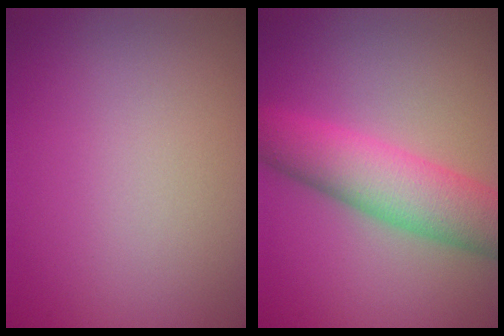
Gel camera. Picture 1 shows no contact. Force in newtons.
{"total": 6.9, "press": 6.9, "slide": 0.3}